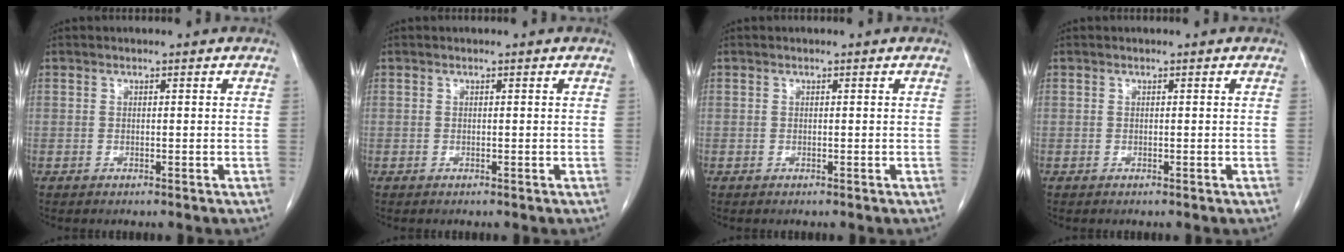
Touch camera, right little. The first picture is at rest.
{"total": 0.0}
{"total": 0.0}
{"total": 0.0}